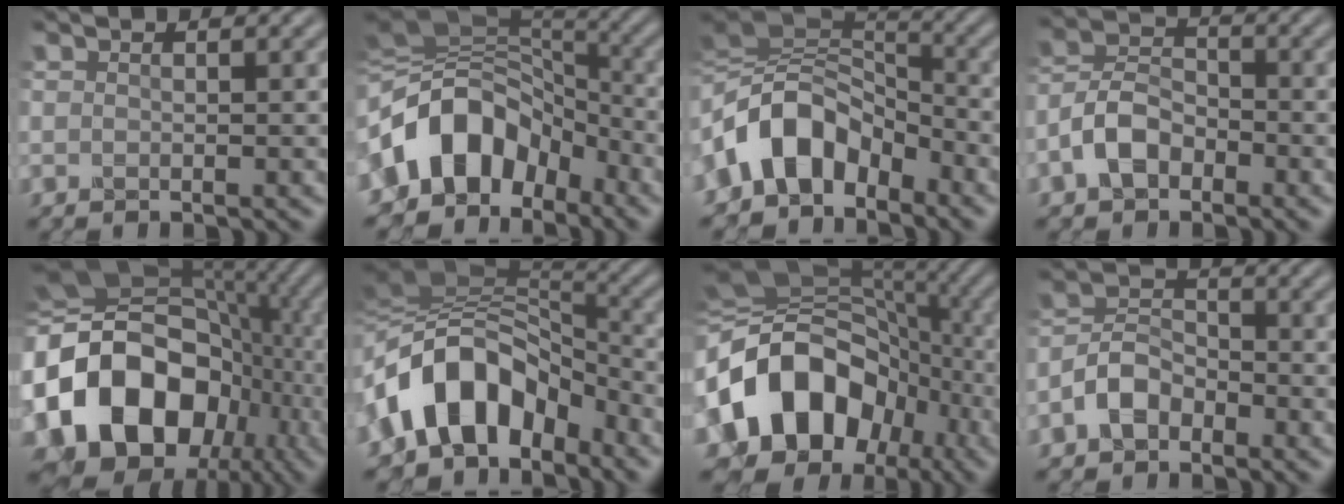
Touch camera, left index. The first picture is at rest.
{"total": 9.9, "force": [-3.5, 7.3, 5.7], "torque": [-0.100, 0.026, -0.083]}
{"total": 8.0, "force": [-2.9, 5.4, 5.1], "torque": [-0.091, 0.019, -0.065]}
{"total": 3.5, "force": [-1.9, 2.3, 1.7], "torque": [-0.045, 0.013, -0.048]}
{"total": 16.7, "force": [-2.8, 13.2, 9.9], "torque": [-0.193, -0.007, -0.054]}
{"total": 9.1, "force": [-3.5, 5.9, 6.0], "torque": [-0.099, 0.020, -0.070]}
{"total": 14.2, "force": [-3.5, 11.2, 8.1], "torque": [-0.157, -0.001, -0.071]}
{"total": 2.9, "force": [-1.9, 1.8, 1.1], "torque": [-0.029, 0.013, -0.049]}